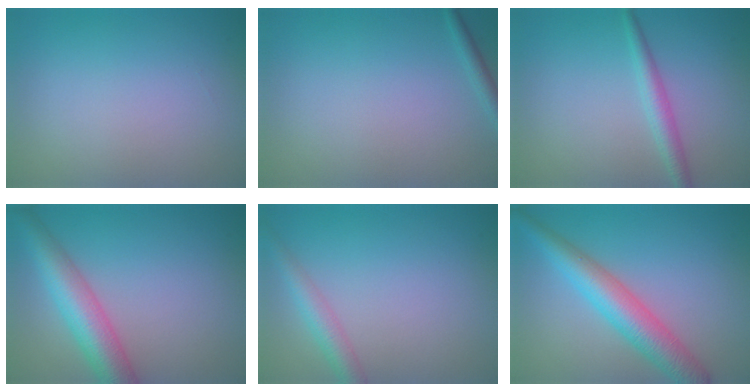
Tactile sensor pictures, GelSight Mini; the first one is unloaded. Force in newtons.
{"total": 1.2, "press": 1.1, "slide": 0.1}
{"total": 2.1, "press": 2.1, "slide": 0.1}
{"total": 6.2, "press": 6.2, "slide": 0.2}
{"total": 2.8, "press": 2.8, "slide": 0.1}
{"total": 5.6, "press": 5.5, "slide": 0.2}